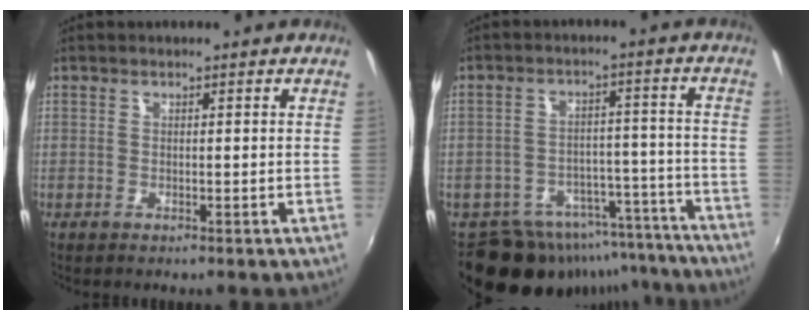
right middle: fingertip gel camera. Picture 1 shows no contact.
{"total": 17.1, "force": [-14.2, 8.1, 5.0], "torque": [-0.099, 0.030, -0.177]}